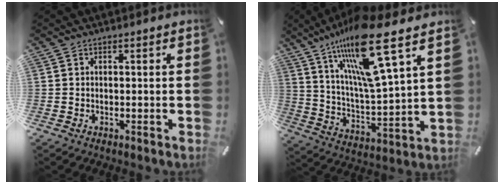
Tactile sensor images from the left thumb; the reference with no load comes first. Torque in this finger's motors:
{"motor_torque": [2.87, 2.14, 1.70, -1.06, 0.47]}